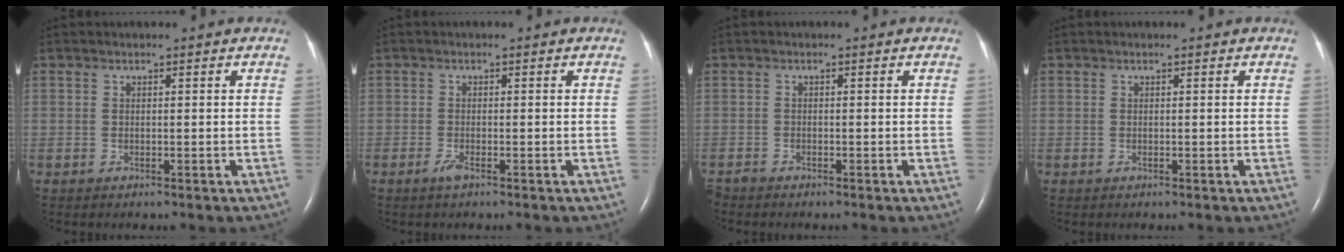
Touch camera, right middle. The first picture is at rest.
{"total": 1.2, "force": [-0.8, 0.1, 0.9], "torque": [-0.025, -0.003, -0.016]}
{"total": 0.9, "force": [-0.9, 0.1, 0.0], "torque": [-0.003, -0.003, -0.016]}
{"total": 0.0}